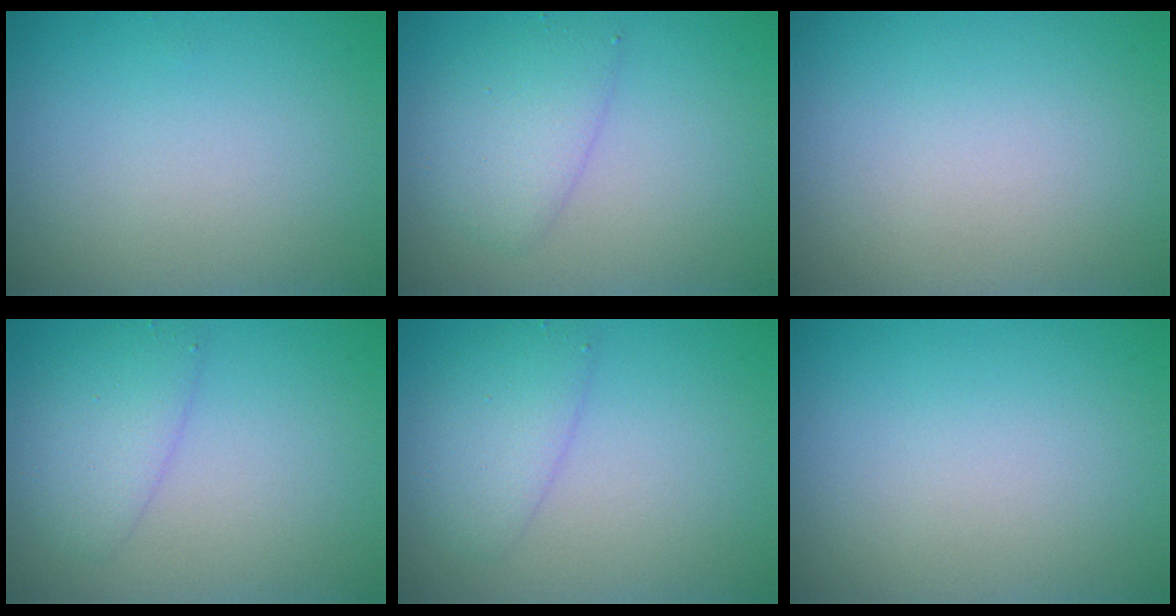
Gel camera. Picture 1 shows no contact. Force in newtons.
{"total": 3.0, "press": 3.0, "slide": 0.1}
{"total": 0.0}
{"total": 2.8, "press": 2.8, "slide": 0.1}
{"total": 2.8, "press": 2.8, "slide": 0.1}
{"total": 0.0}